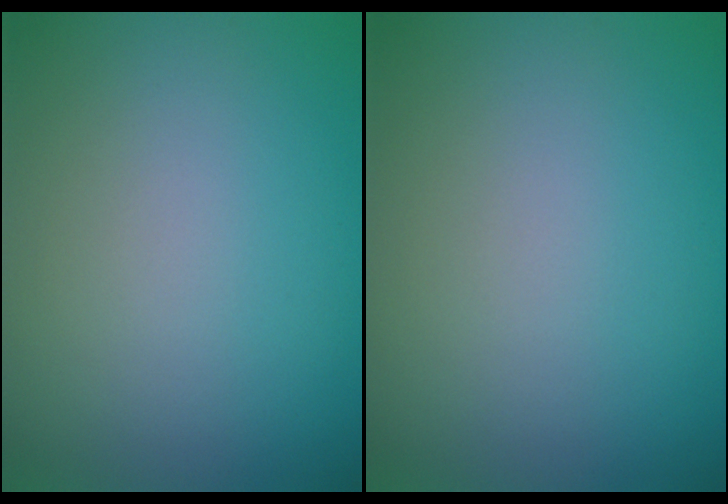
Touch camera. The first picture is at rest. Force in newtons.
{"total": 0.0}